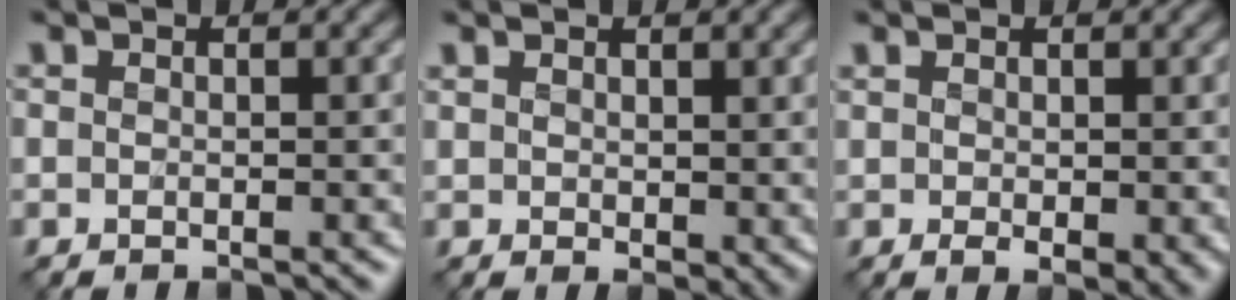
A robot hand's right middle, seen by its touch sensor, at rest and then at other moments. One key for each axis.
{"total": 2.3, "fx": 1.3, "fy": 1.1, "fz": 1.6, "tx": -0.028, "ty": -0.004, "tz": 0.030}
{"total": 2.1, "fx": 0.4, "fy": 0.8, "fz": 1.9, "tx": -0.032, "ty": -0.003, "tz": 0.014}